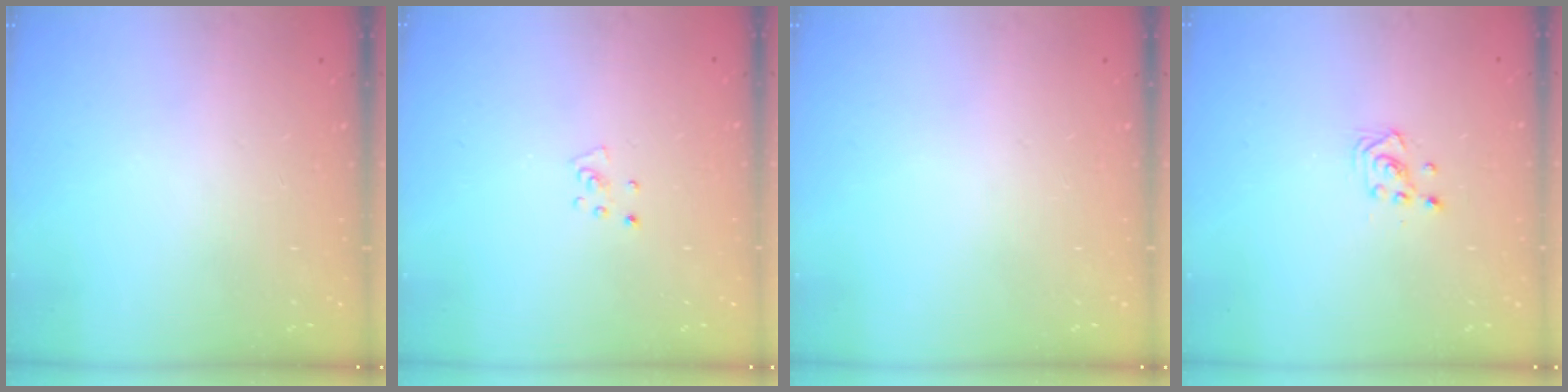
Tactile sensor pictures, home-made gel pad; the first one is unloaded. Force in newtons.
{"total": 3.1, "press": 3.1, "slide": 0.3}
{"total": 0.0}
{"total": 3.0, "press": 3.0, "slide": 0.3}